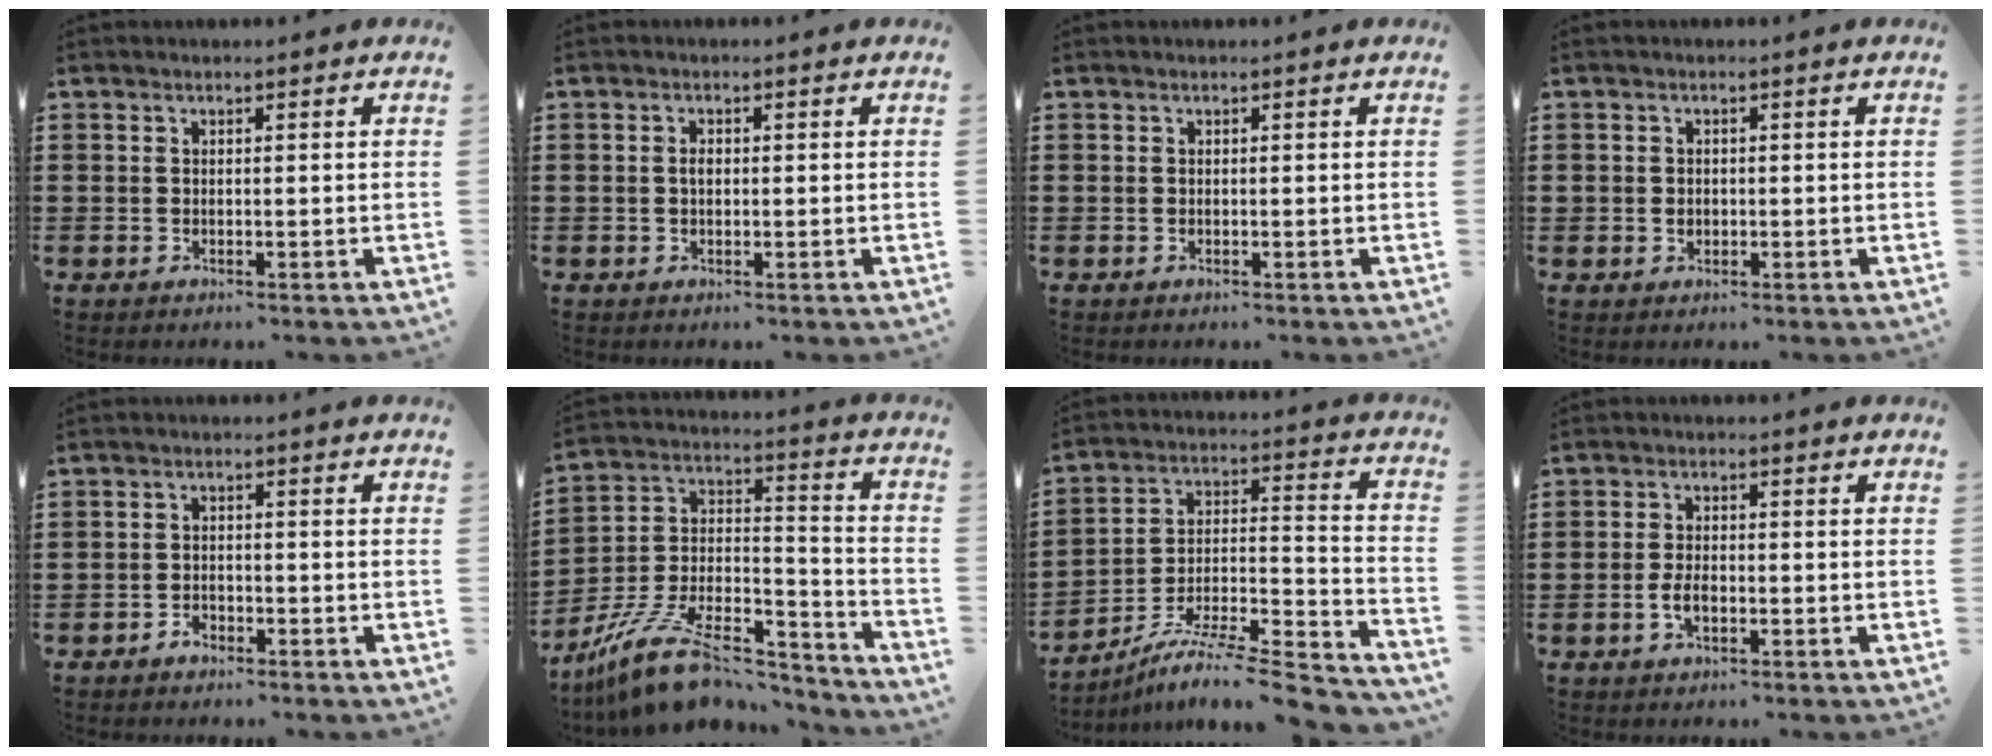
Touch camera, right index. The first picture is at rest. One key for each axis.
{"total": 1.4, "fx": 0.0, "fy": 0.7, "fz": 1.2, "tx": -0.024, "ty": 0.004, "tz": -0.001}
{"total": 0.0}
{"total": 1.0, "fx": -0.1, "fy": 1.0, "fz": 0.3, "tx": -0.008, "ty": 0.006, "tz": -0.003}
{"total": 1.6, "fx": -1.3, "fy": 0.9, "fz": 0.5, "tx": -0.012, "ty": 0.001, "tz": -0.027}
{"total": 14.3, "fx": -11.3, "fy": 4.8, "fz": 7.4, "tx": -0.138, "ty": 0.034, "tz": -0.206}
{"total": 8.4, "fx": -7.3, "fy": 0.8, "fz": 4.0, "tx": -0.059, "ty": 0.006, "tz": -0.145}
{"total": 3.0, "fx": -0.9, "fy": 1.6, "fz": 2.5, "tx": -0.054, "ty": 0.001, "tz": -0.018}